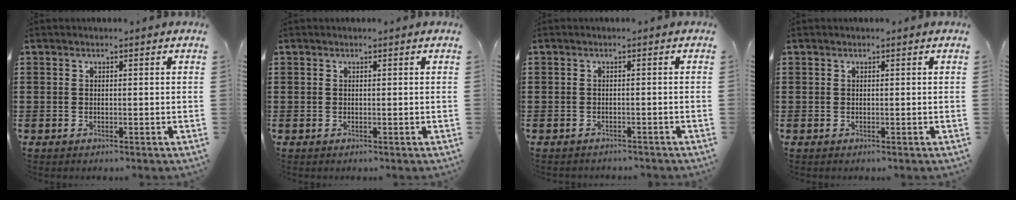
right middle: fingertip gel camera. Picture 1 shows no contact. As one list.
[{"total": 0.0}, {"total": 1.0, "force": [-1.0, 0.2, 0.0], "torque": [-0.002, 0.003, -0.022]}, {"total": 0.0}]